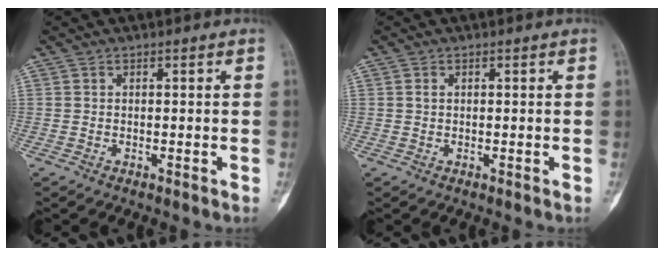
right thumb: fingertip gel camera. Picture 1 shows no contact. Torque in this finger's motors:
{"motor_torque": [-0.34, 0.24, 0.06, -0.04, -0.03]}